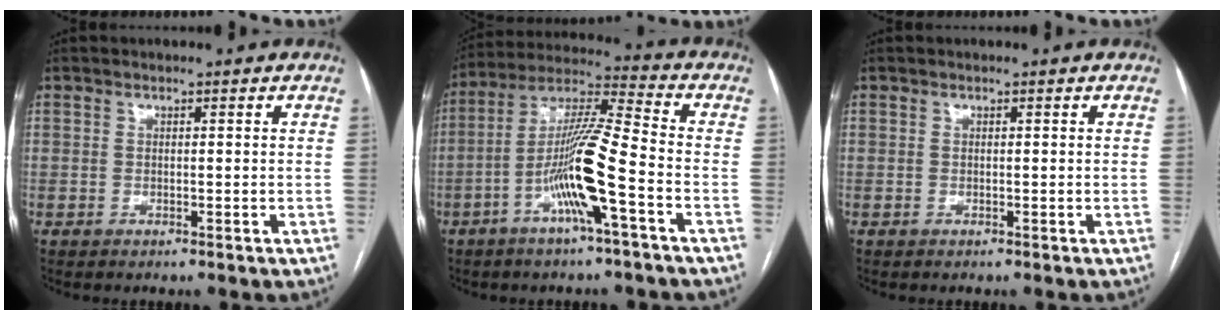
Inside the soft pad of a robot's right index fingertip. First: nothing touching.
{"total": 13.0, "force": [-4.7, 0.0, 12.1], "torque": [-0.236, 0.009, -0.092]}
{"total": 0.0}